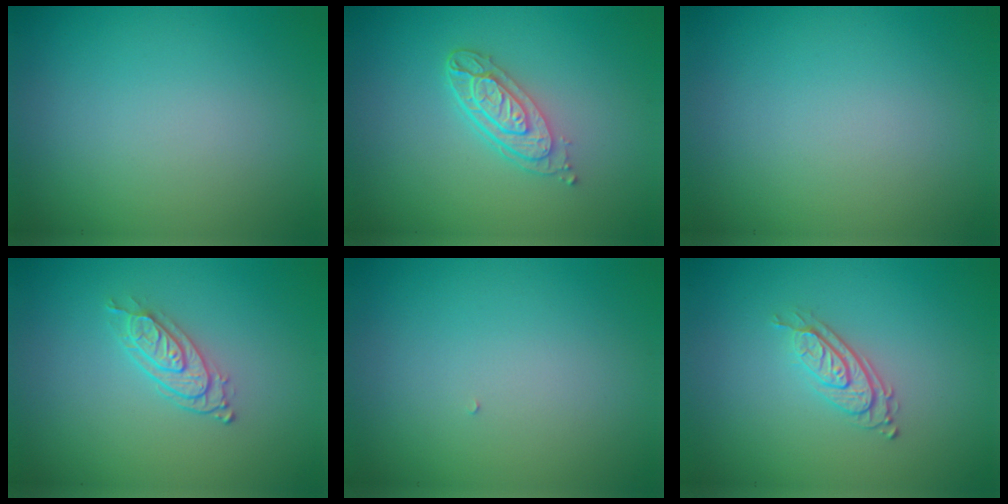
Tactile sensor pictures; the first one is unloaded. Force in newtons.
{"total": 3.7, "press": 2.8, "slide": 2.3}
{"total": 0.0}
{"total": 2.5, "press": 2.0, "slide": 1.5}
{"total": 0.0}
{"total": 2.8, "press": 2.0, "slide": 2.0}